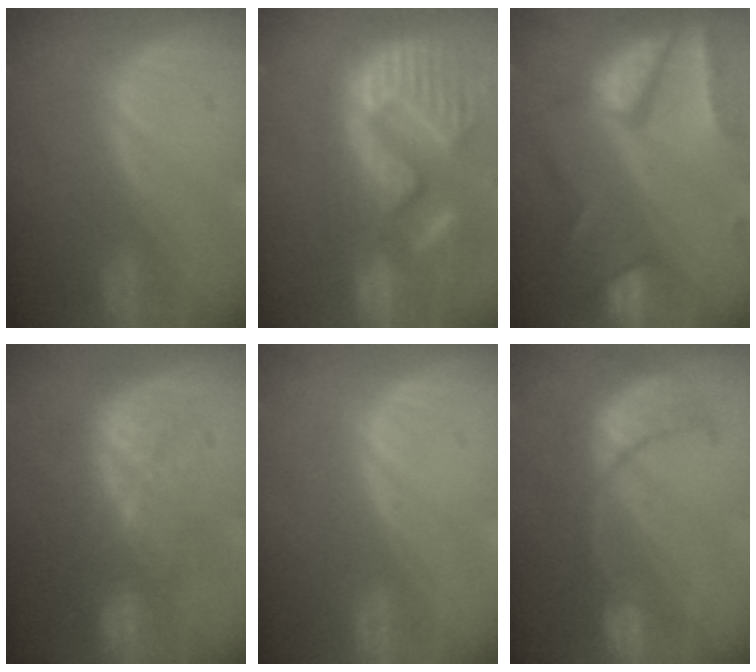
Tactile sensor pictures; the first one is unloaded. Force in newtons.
{"total": 15.1, "press": 12.7, "slide": 8.2}
{"total": 10.4, "press": 8.8, "slide": 5.6}
{"total": 9.3, "press": 9.1, "slide": 2.1}
{"total": 0.0}
{"total": 8.1, "press": 8.0, "slide": 1.5}